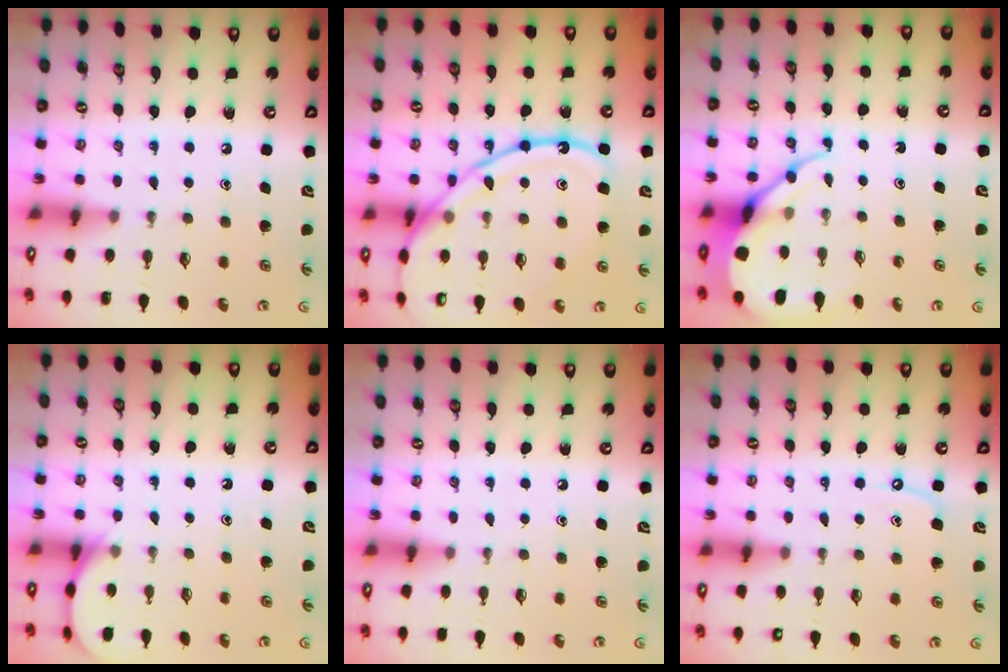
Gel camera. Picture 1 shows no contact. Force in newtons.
{"total": 17.8, "press": 17.8, "slide": 1.5}
{"total": 9.0, "press": 8.9, "slide": 0.9}
{"total": 5.1, "press": 5.1, "slide": 0.5}
{"total": 2.7, "press": 2.6, "slide": 0.4}
{"total": 5.1, "press": 5.0, "slide": 0.7}